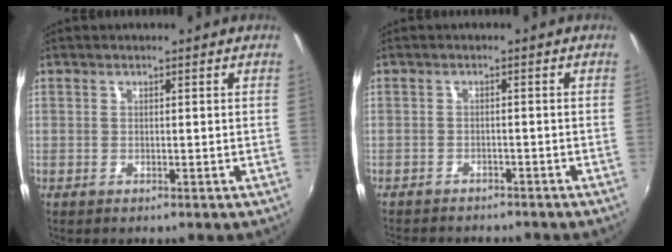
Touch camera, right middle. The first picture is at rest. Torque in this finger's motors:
{"motor_torque": [1.03, -1.11, 0.06, 0.04]}